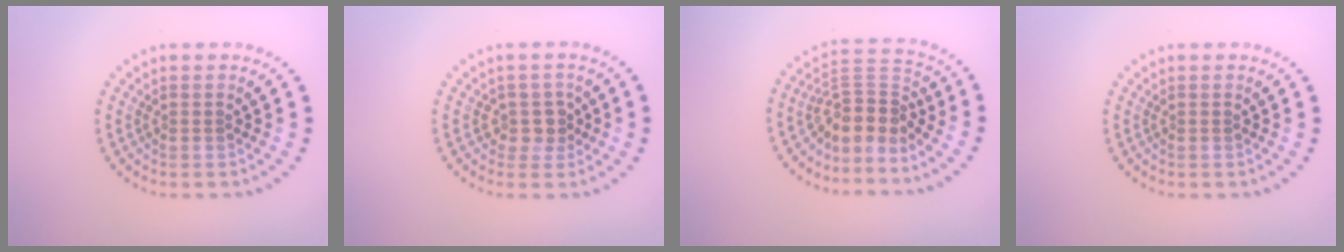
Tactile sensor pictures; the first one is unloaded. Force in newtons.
{"total": 2.0, "press": 1.6, "slide": 1.2}
{"total": 4.0, "press": 2.7, "slide": 2.9}
{"total": 0.0}